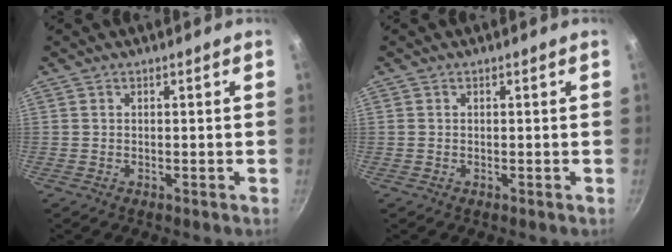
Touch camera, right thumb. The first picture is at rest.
{"total": 0.0}